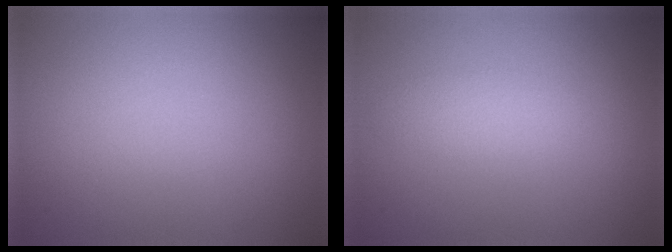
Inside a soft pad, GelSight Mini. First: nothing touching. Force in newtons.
{"total": 1.6, "press": 1.6, "slide": 0.0}